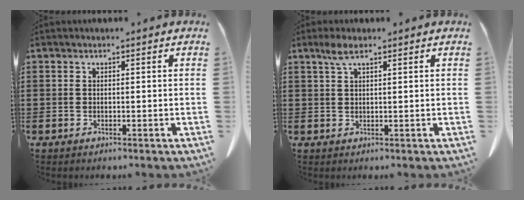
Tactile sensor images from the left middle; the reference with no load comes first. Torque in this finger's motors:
{"motor_torque": [0.81, 0.84, 0.23, 0.07]}